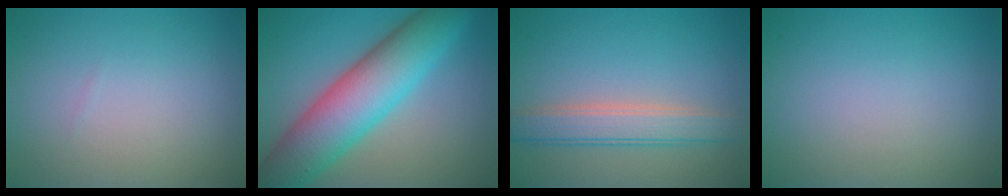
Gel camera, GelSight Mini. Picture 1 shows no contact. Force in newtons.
{"total": 10.5, "press": 10.5, "slide": 0.0}
{"total": 3.8, "press": 3.7, "slide": 0.4}
{"total": 0.0}